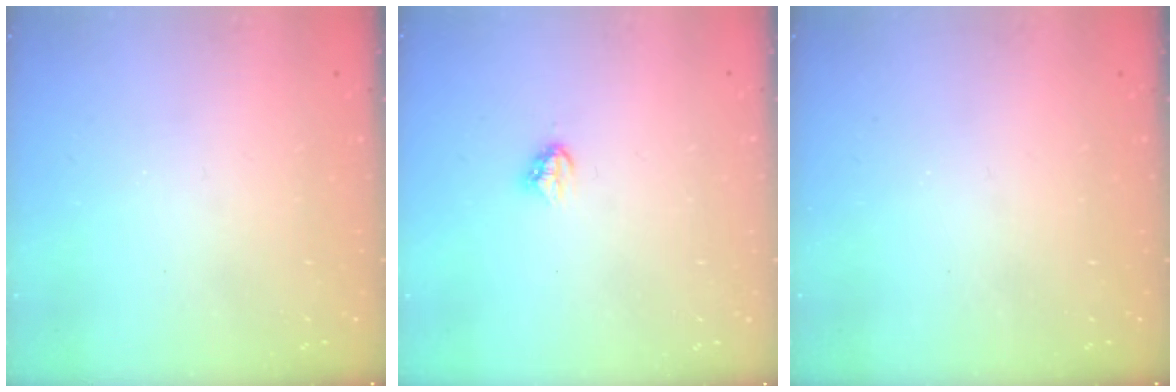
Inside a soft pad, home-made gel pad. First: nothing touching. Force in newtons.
{"total": 3.7, "press": 3.6, "slide": 0.5}
{"total": 0.0}